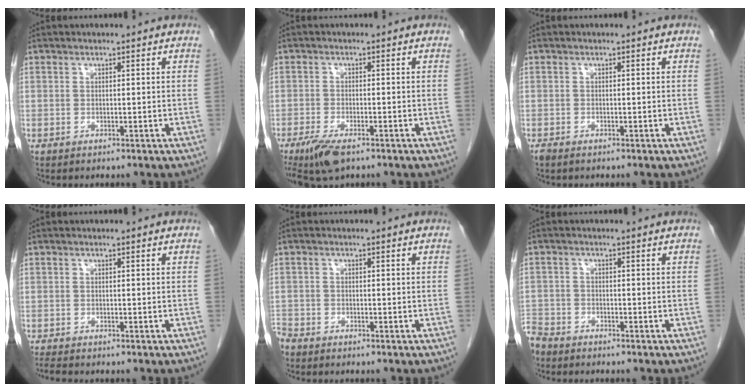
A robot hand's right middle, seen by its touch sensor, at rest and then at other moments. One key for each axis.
{"total": 6.1, "fx": -4.1, "fy": 1.8, "fz": 4.2, "tx": -0.081, "ty": -0.014, "tz": -0.071}
{"total": 1.7, "fx": -1.3, "fy": 0.6, "fz": 0.9, "tx": -0.019, "ty": -0.005, "tz": -0.019}
{"total": 1.7, "fx": -1.6, "fy": 0.1, "fz": 0.5, "tx": -0.013, "ty": -0.006, "tz": -0.027}
{"total": 2.7, "fx": -2.5, "fy": 0.9, "fz": 0.4, "tx": -0.007, "ty": -0.005, "tz": -0.048}
{"total": 5.1, "fx": -4.7, "fy": 1.9, "fz": 0.7, "tx": -0.013, "ty": -0.009, "tz": -0.091}